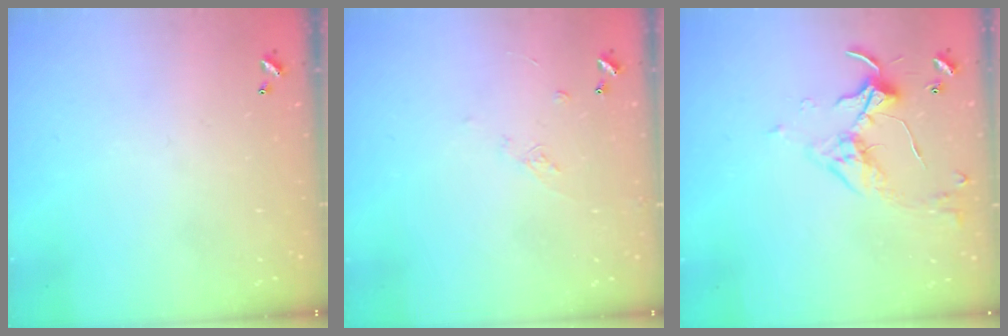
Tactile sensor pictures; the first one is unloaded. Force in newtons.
{"total": 6.5, "press": 6.4, "slide": 0.9}
{"total": 3.4, "press": 3.3, "slide": 0.6}